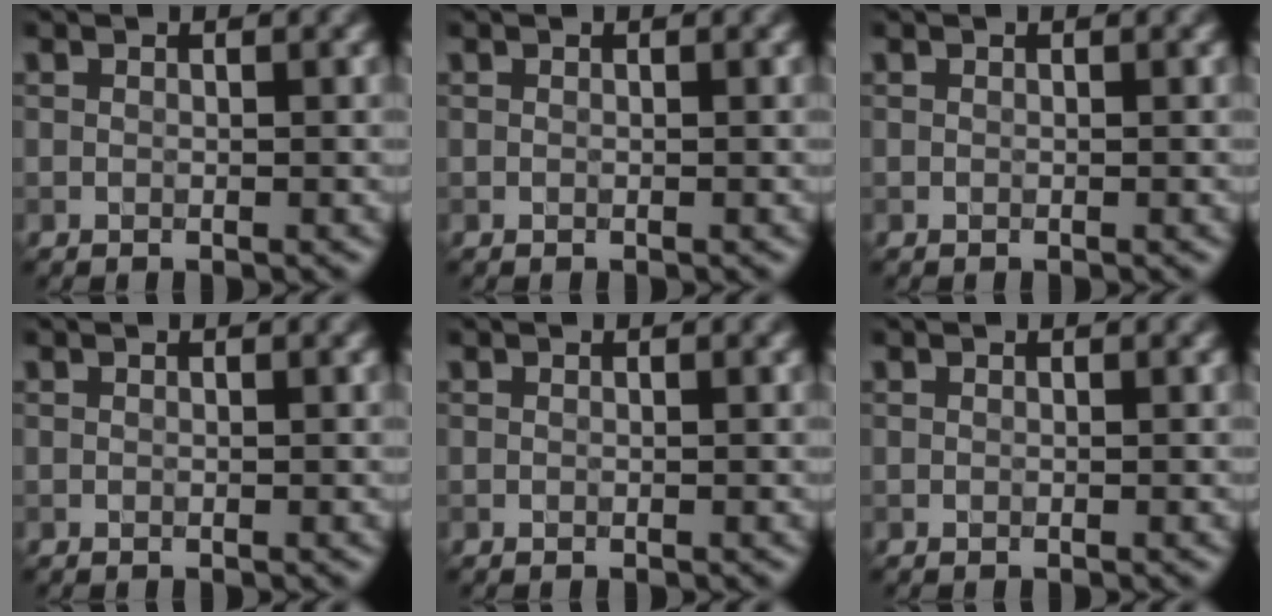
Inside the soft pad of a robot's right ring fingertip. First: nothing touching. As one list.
[{"total": 0.0}, {"total": 0.0}, {"total": 0.0}, {"total": 0.0}, {"total": 0.0}]